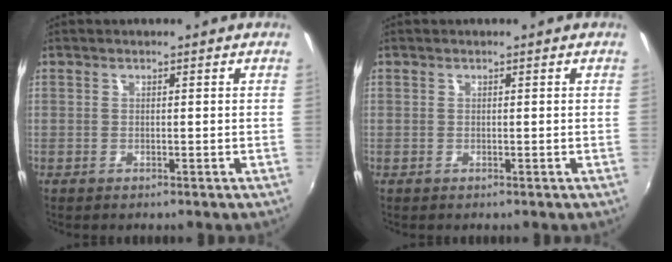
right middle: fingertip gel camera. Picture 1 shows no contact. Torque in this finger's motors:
{"motor_torque": [0.00, 0.00, 0.00, 0.01]}